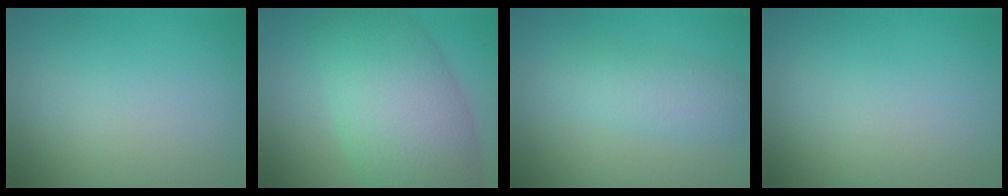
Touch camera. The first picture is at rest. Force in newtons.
{"total": 10.2, "press": 10.2, "slide": 0.1}
{"total": 2.8, "press": 2.8, "slide": 0.1}
{"total": 0.0}